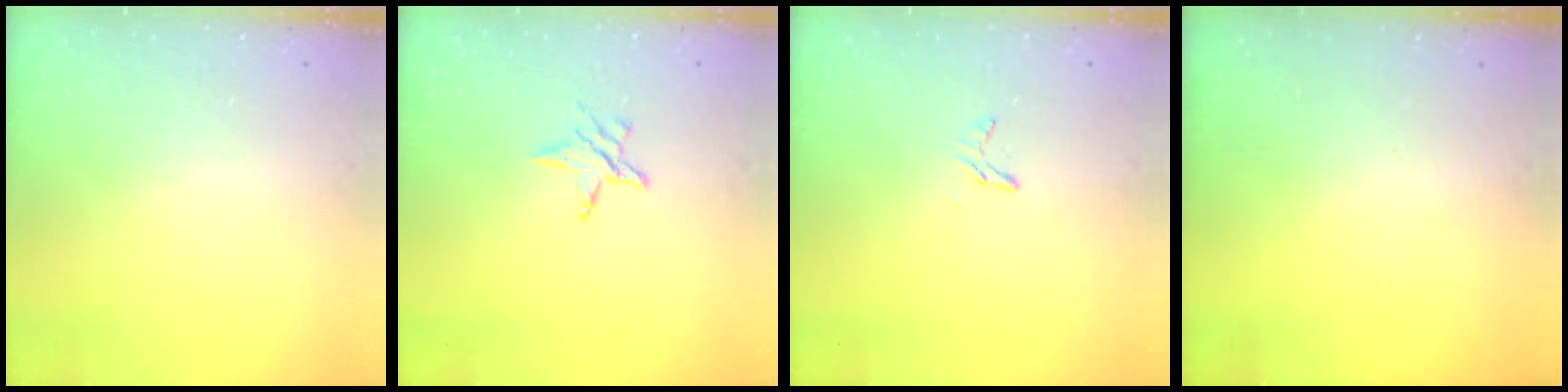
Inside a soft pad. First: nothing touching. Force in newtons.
{"total": 5.3, "press": 5.3, "slide": 0.6}
{"total": 3.1, "press": 3.1, "slide": 0.2}
{"total": 0.0}